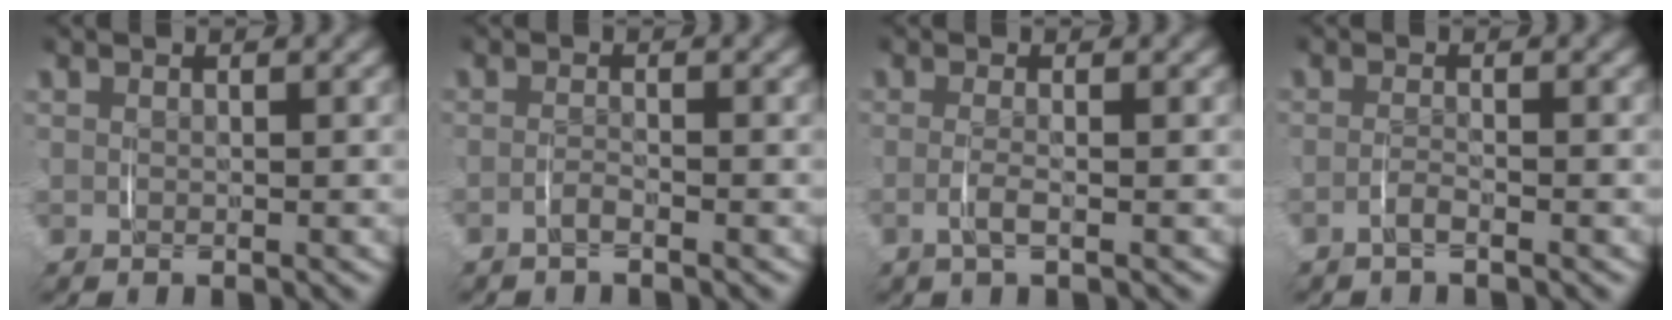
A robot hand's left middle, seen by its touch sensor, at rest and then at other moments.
{"total": 1.2, "force": [-1.2, -0.3, 0.3], "torque": [-0.008, -0.002, -0.024]}
{"total": 1.5, "force": [-0.7, -0.1, 1.3], "torque": [-0.032, -0.008, -0.013]}
{"total": 1.3, "force": [-1.1, -0.3, 0.5], "torque": [-0.012, -0.003, -0.023]}